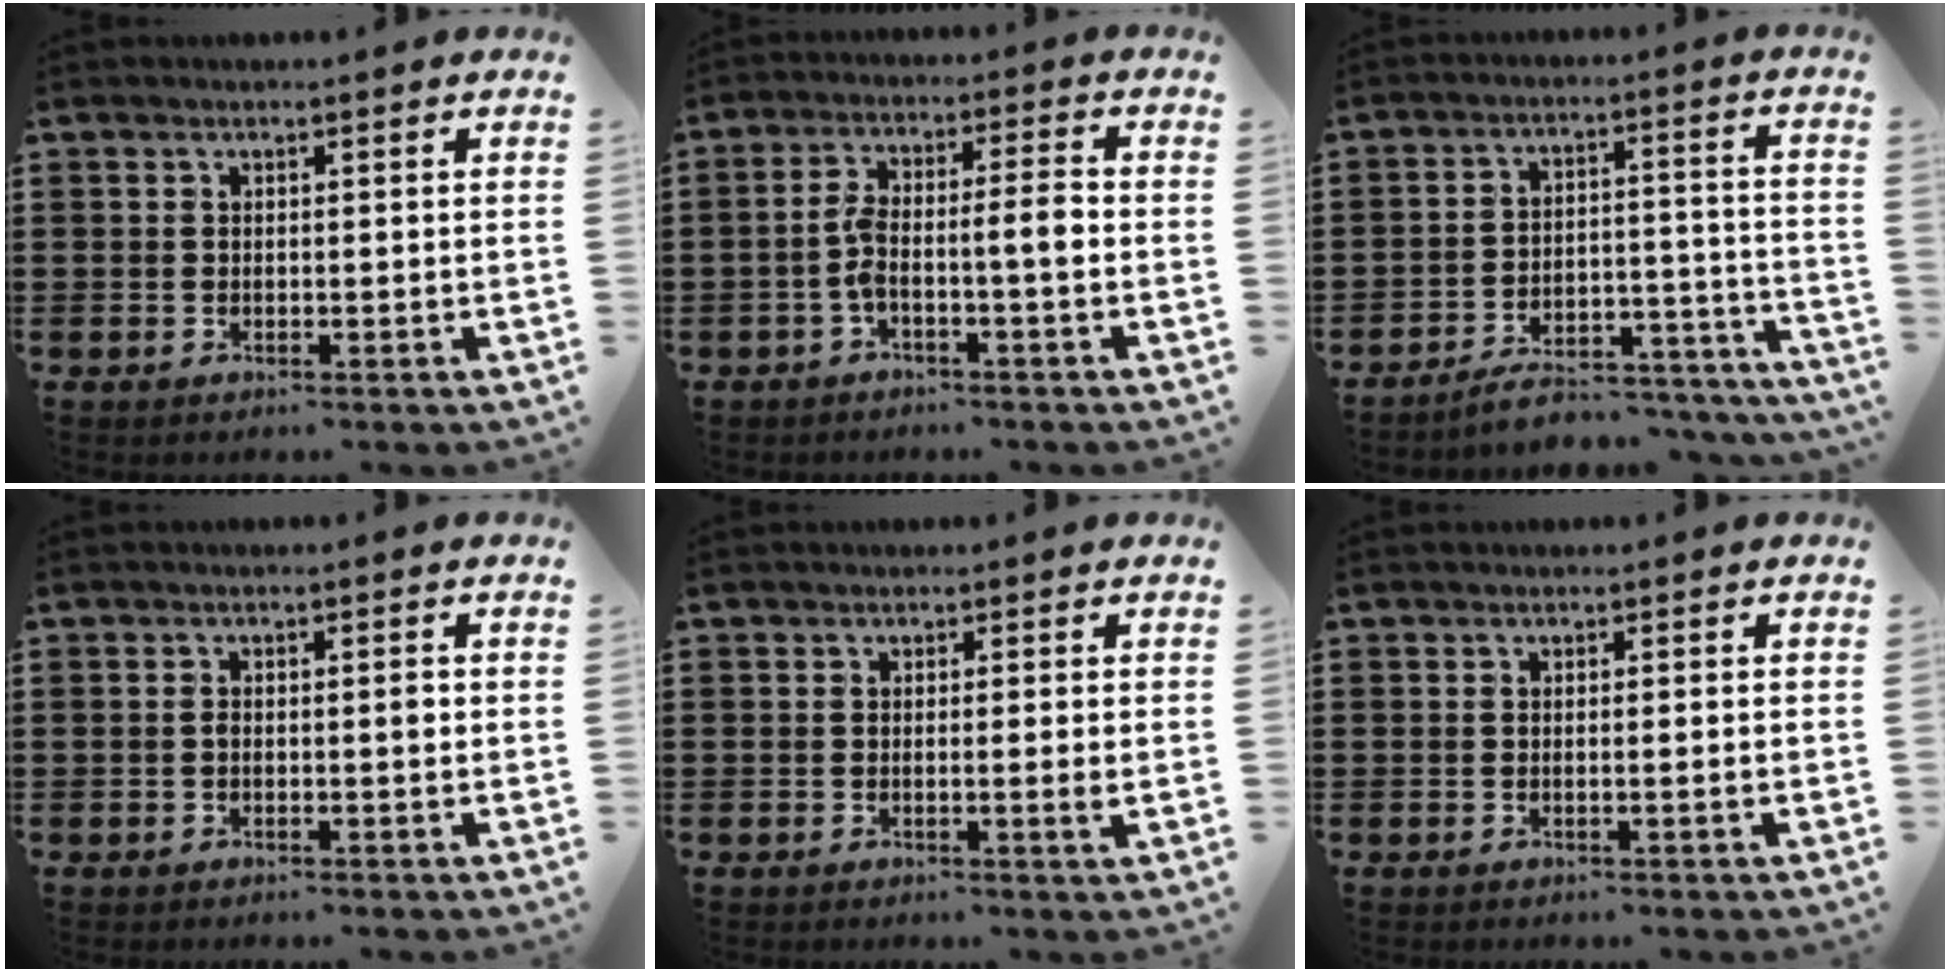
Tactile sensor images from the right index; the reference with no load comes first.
{"total": 5.7, "force": [-1.5, 1.2, 5.4], "torque": [-0.113, 0.001, -0.036]}
{"total": 5.4, "force": [-4.9, 1.1, 1.8], "torque": [-0.028, 0.006, -0.095]}
{"total": 1.3, "force": [-0.3, 0.3, 1.3], "torque": [-0.025, -0.001, -0.006]}
{"total": 1.5, "force": [-0.2, -0.2, 1.5], "torque": [-0.025, -0.007, -0.004]}
{"total": 0.7, "force": [-0.2, -0.2, 0.6], "torque": [-0.010, -0.003, -0.004]}